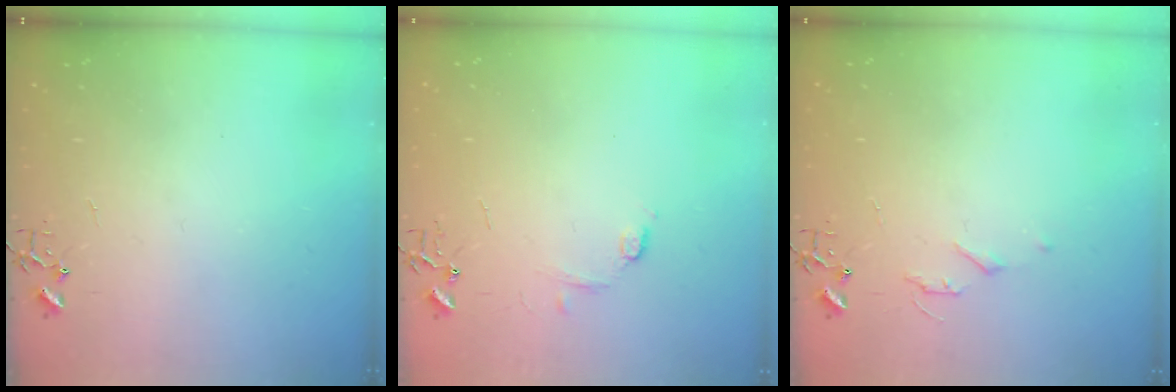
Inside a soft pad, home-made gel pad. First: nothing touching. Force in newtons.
{"total": 6.1, "press": 6.1, "slide": 0.7}
{"total": 5.0, "press": 5.0, "slide": 0.7}